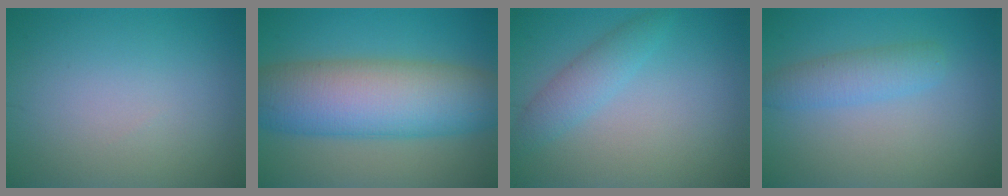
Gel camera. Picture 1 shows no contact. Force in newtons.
{"total": 11.2, "press": 11.2, "slide": 0.4}
{"total": 2.5, "press": 2.5, "slide": 0.2}
{"total": 2.8, "press": 2.8, "slide": 0.1}